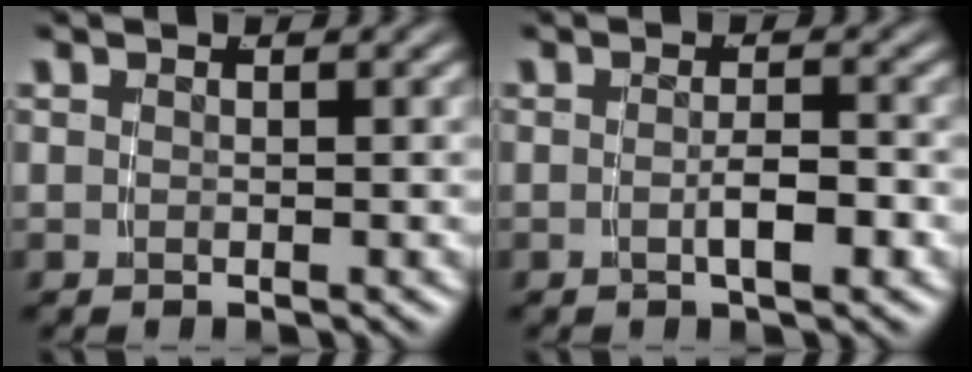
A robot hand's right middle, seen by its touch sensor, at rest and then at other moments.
{"total": 2.0, "force": [-1.1, -0.2, 1.7], "torque": [-0.021, -0.004, -0.017]}